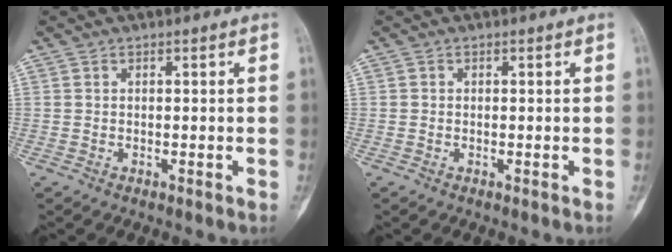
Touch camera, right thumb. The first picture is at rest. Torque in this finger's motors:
{"motor_torque": [-0.25, 0.05, 0.01, 0.39, -0.13]}